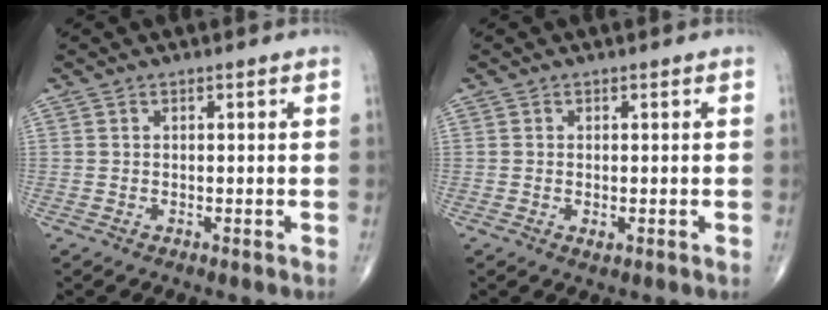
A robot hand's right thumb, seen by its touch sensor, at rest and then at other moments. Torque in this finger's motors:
{"motor_torque": [-0.27, -0.07, -0.49, -0.14, 0.03]}